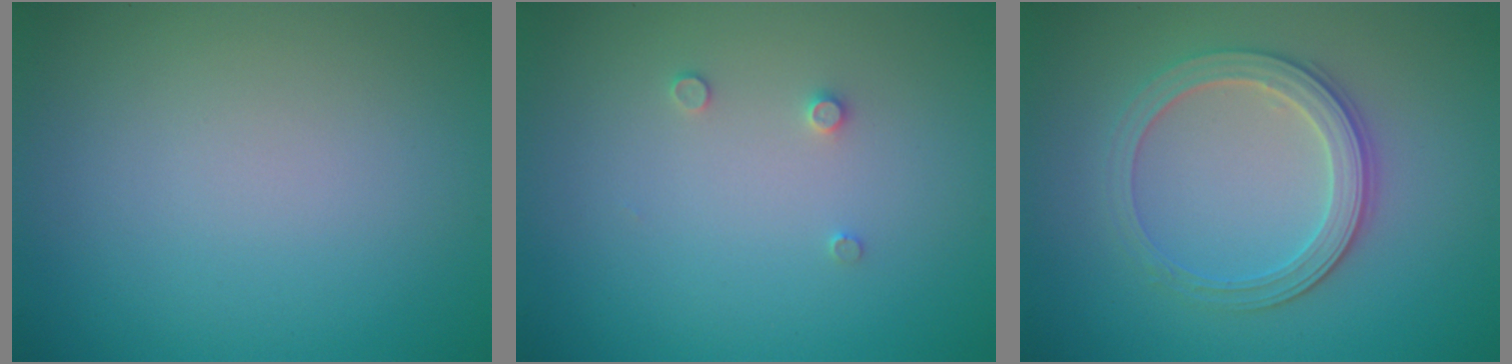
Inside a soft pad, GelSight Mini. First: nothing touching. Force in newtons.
{"total": 0.8, "press": 0.8, "slide": 0.0}
{"total": 3.5, "press": 3.2, "slide": 1.5}